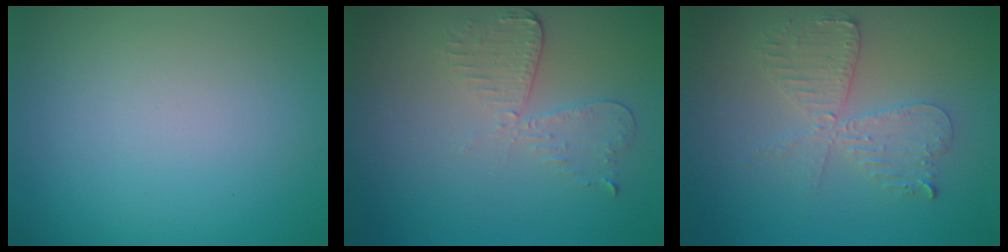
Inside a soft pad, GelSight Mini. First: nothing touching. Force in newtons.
{"total": 2.9, "press": 2.6, "slide": 1.4}
{"total": 4.1, "press": 3.5, "slide": 2.1}